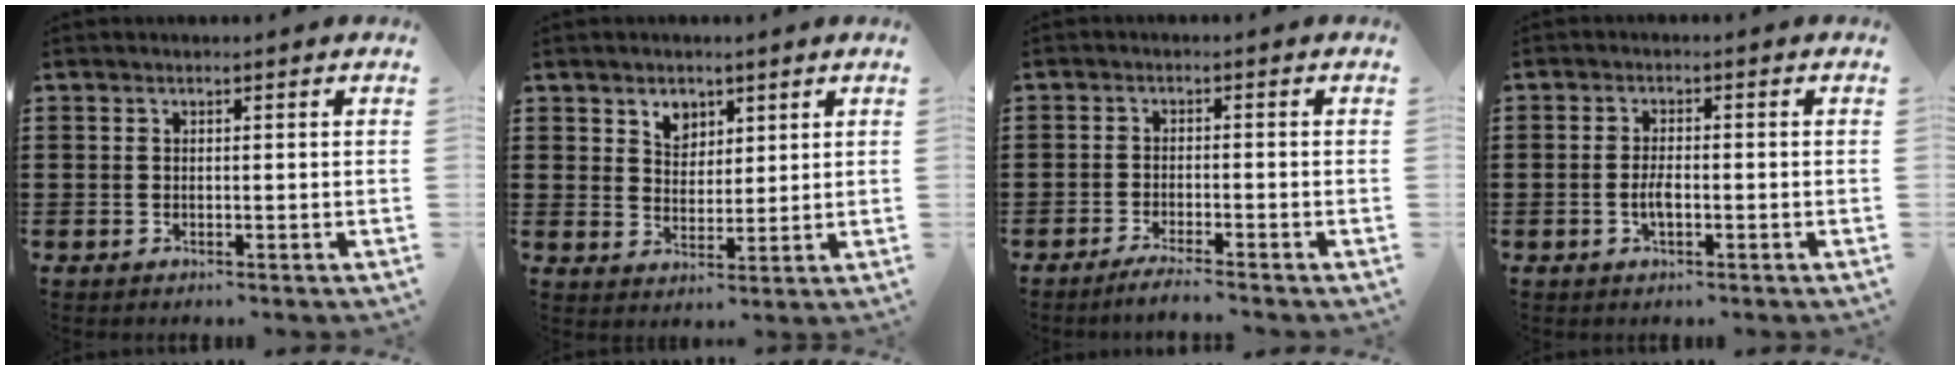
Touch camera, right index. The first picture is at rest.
{"total": 3.7, "force": [2.5, 2.7, 0.6], "torque": [-0.026, 0.011, 0.047]}
{"total": 2.4, "force": [-2.2, -0.3, 0.8], "torque": [-0.013, 0.000, -0.043]}
{"total": 2.8, "force": [-0.8, 1.0, 2.5], "torque": [-0.053, -0.001, -0.016]}